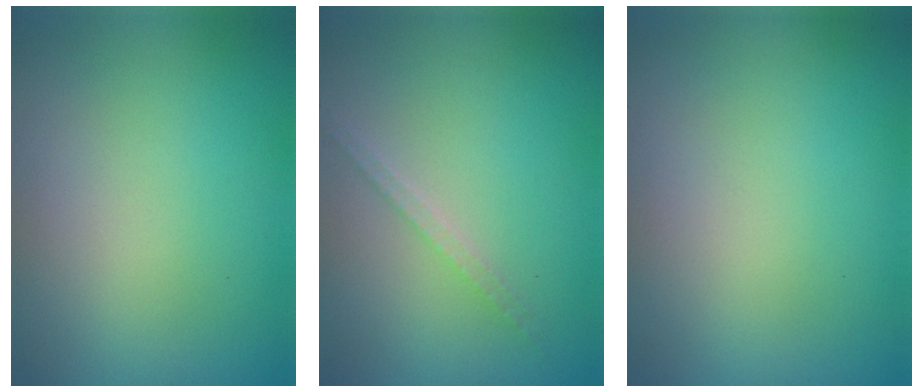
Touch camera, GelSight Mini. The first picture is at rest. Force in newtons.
{"total": 1.3, "press": 1.3, "slide": 0.2}
{"total": 0.0}